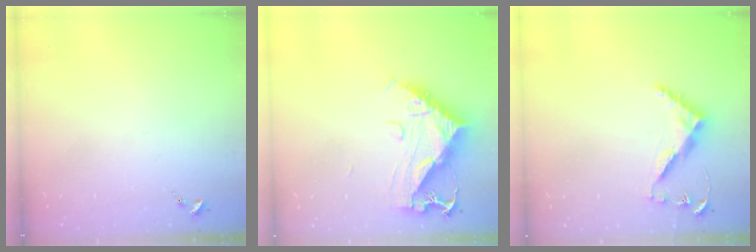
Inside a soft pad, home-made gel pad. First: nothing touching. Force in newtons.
{"total": 11.6, "press": 11.6, "slide": 1.1}
{"total": 8.2, "press": 8.1, "slide": 0.6}